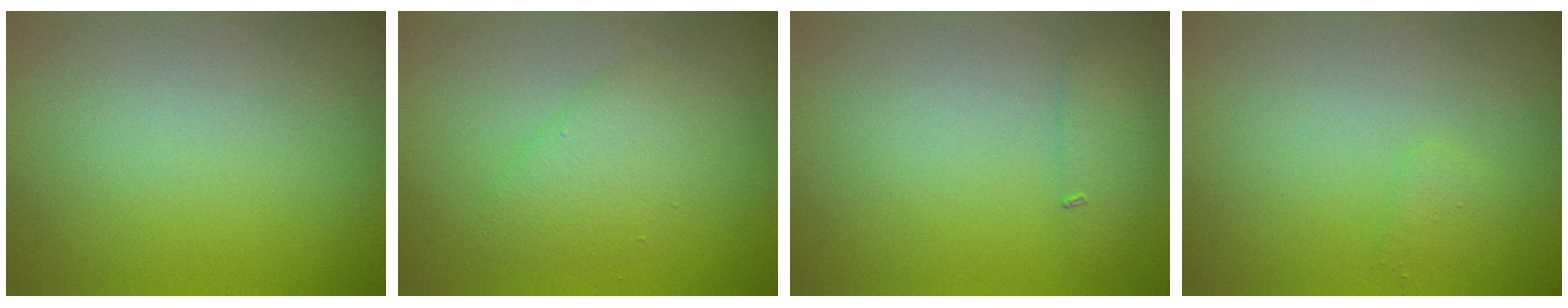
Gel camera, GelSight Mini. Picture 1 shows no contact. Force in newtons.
{"total": 3.0, "press": 3.0, "slide": 0.3}
{"total": 1.4, "press": 1.4, "slide": 0.1}
{"total": 0.8, "press": 0.8, "slide": 0.1}